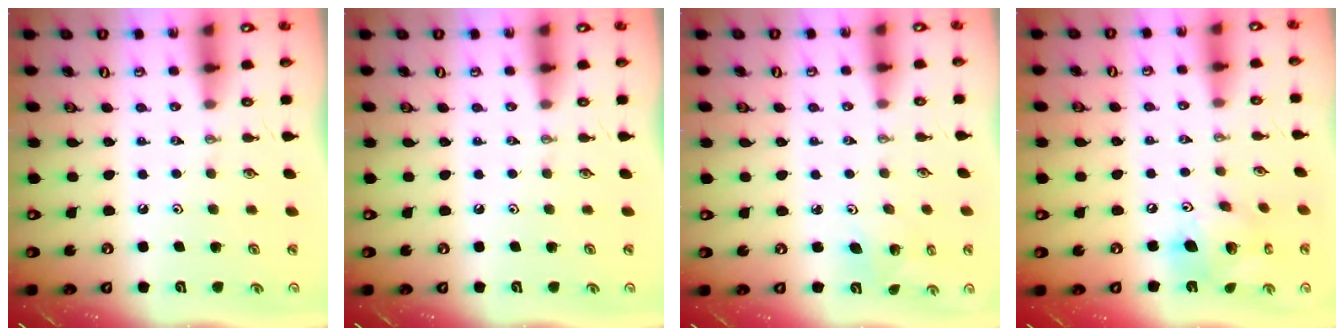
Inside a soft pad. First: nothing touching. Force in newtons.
{"total": 0.0}
{"total": 2.7, "press": 2.7, "slide": 0.3}
{"total": 15.9, "press": 15.5, "slide": 3.4}